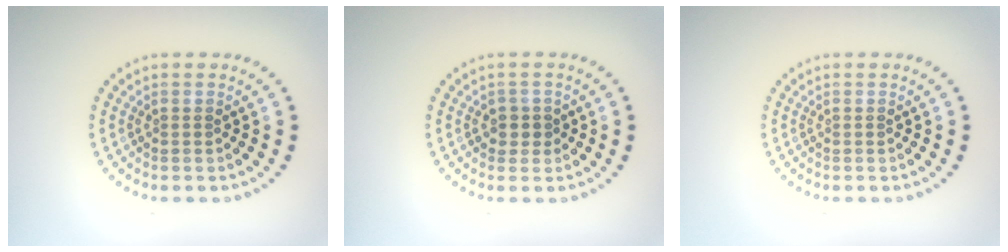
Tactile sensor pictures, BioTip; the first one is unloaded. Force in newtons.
{"total": 1.5, "press": 1.2, "slide": 0.8}
{"total": 0.0}